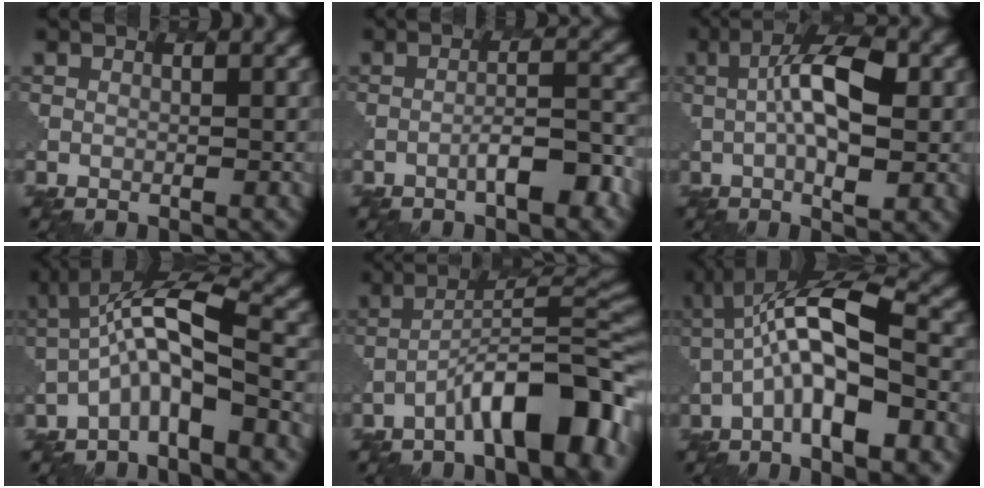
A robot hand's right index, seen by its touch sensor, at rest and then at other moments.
{"total": 3.5, "force": [-2.0, 0.7, 2.8], "torque": [-0.047, 0.013, -0.031]}
{"total": 7.0, "force": [0.5, 2.0, 6.7], "torque": [-0.116, 0.004, 0.009]}
{"total": 5.9, "force": [-2.4, 1.2, 5.3], "torque": [-0.099, 0.020, -0.049]}
{"total": 9.6, "force": [-5.6, 2.2, 7.4], "torque": [-0.111, 0.023, -0.086]}
{"total": 9.5, "force": [-2.2, 2.4, 8.9], "torque": [-0.159, 0.020, -0.035]}